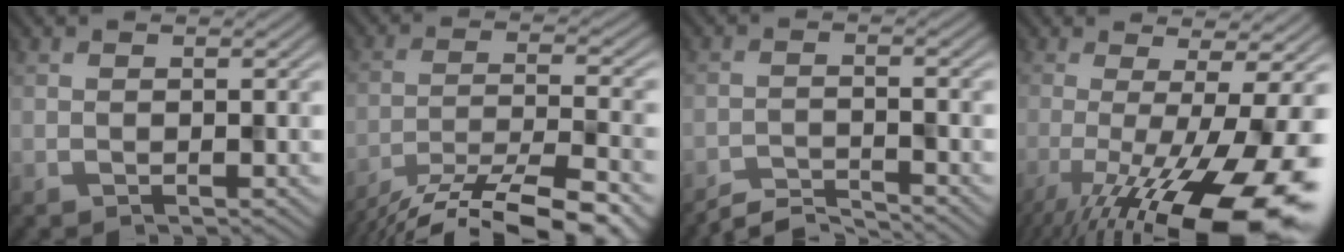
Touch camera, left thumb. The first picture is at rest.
{"total": 14.2, "force": [-11.7, 2.5, 7.7], "torque": [-0.128, -0.018, -0.181]}
{"total": 3.8, "force": [-3.6, 0.3, 1.0], "torque": [-0.010, 0.001, -0.075]}
{"total": 17.4, "force": [-6.1, 4.3, 15.7], "torque": [-0.226, -0.012, -0.093]}